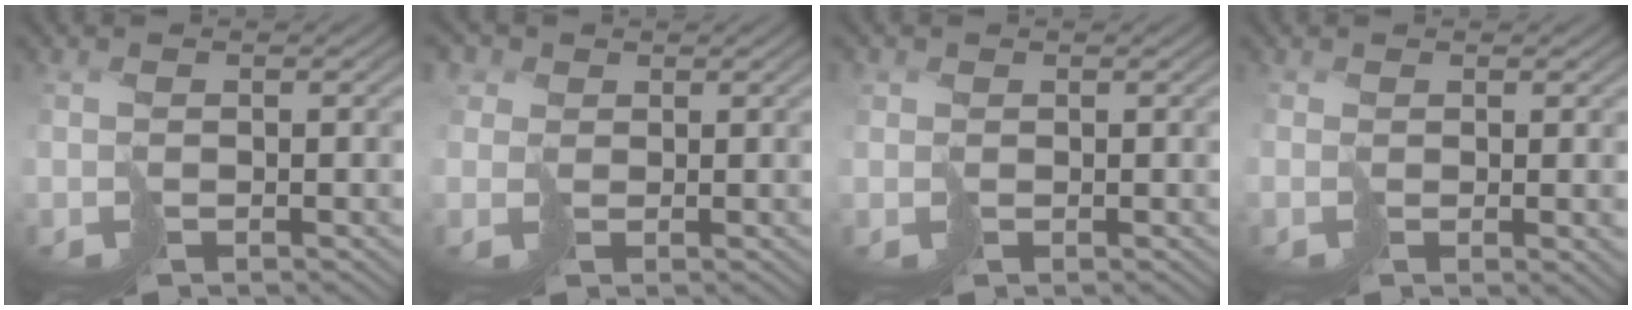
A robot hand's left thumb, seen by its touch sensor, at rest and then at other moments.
{"total": 2.7, "force": [1.2, 2.5, 0.2], "torque": [-0.029, 0.003, 0.013]}
{"total": 1.0, "force": [0.5, 0.8, -0.3], "torque": [0.003, -0.002, 0.006]}
{"total": 0.7, "force": [-0.1, -0.3, 0.6], "torque": [-0.004, -0.007, 0.006]}